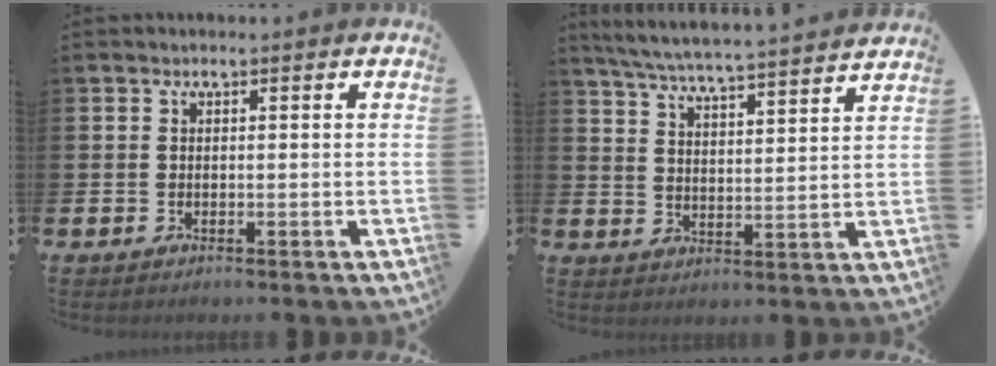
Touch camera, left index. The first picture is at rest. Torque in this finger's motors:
{"motor_torque": [0.46, -0.69, 0.22, 0.08]}